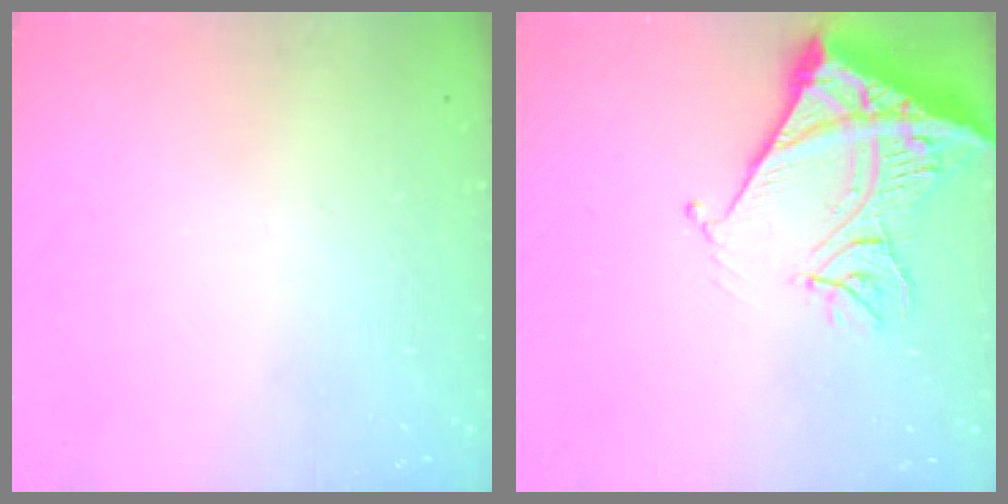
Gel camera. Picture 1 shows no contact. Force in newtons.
{"total": 14.2, "press": 14.1, "slide": 1.5}